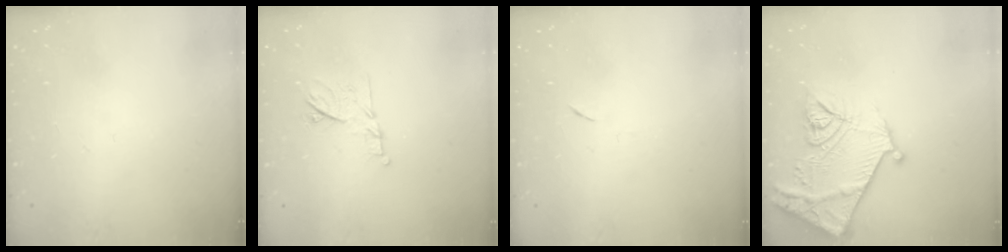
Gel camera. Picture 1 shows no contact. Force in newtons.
{"total": 10.5, "press": 10.5, "slide": 0.3}
{"total": 3.7, "press": 3.6, "slide": 0.7}
{"total": 18.3, "press": 18.2, "slide": 2.0}